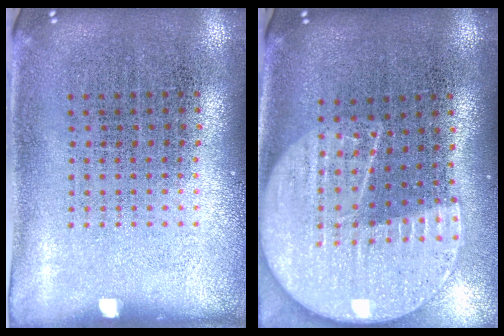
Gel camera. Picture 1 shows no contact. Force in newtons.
{"total": 2.3, "press": 2.0, "slide": 1.2}